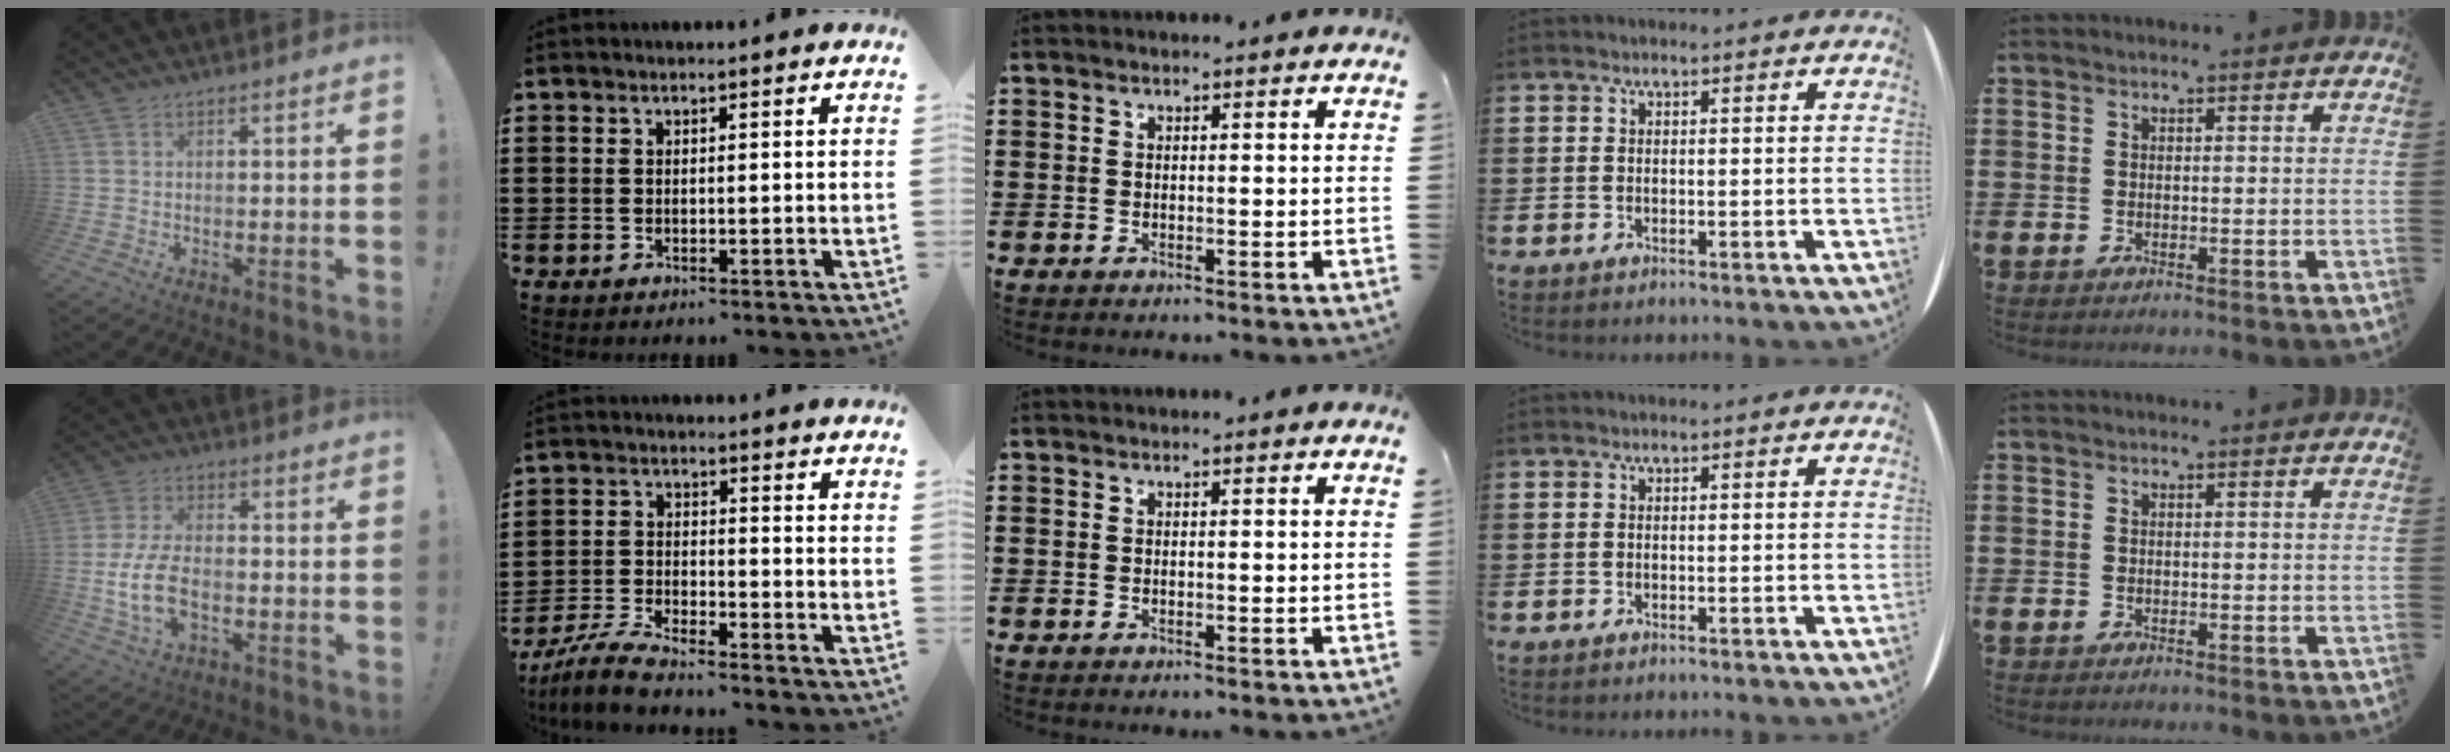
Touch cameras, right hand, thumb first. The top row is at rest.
{"thumb": {"total": 11.3, "force": [-2.5, 6.0, 9.2], "torque": [-0.176, -0.005, -0.041]}, "index": {"total": 5.5, "force": [-5.2, 0.1, 1.8], "torque": [-0.050, -0.009, -0.103]}}